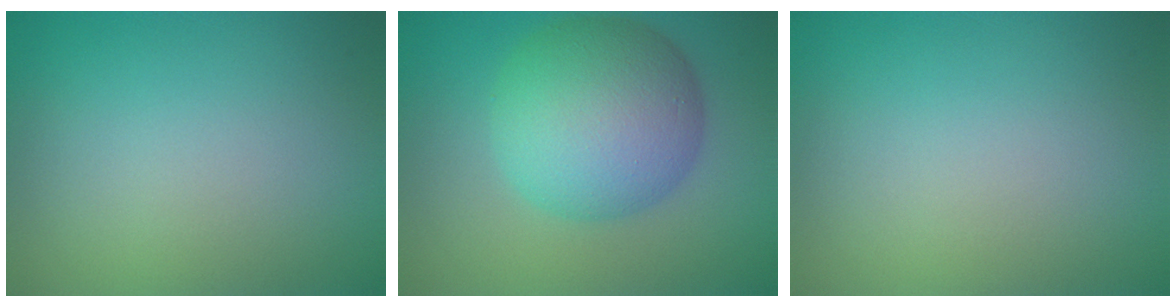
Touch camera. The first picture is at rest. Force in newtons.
{"total": 9.8, "press": 9.8, "slide": 0.1}
{"total": 0.0}